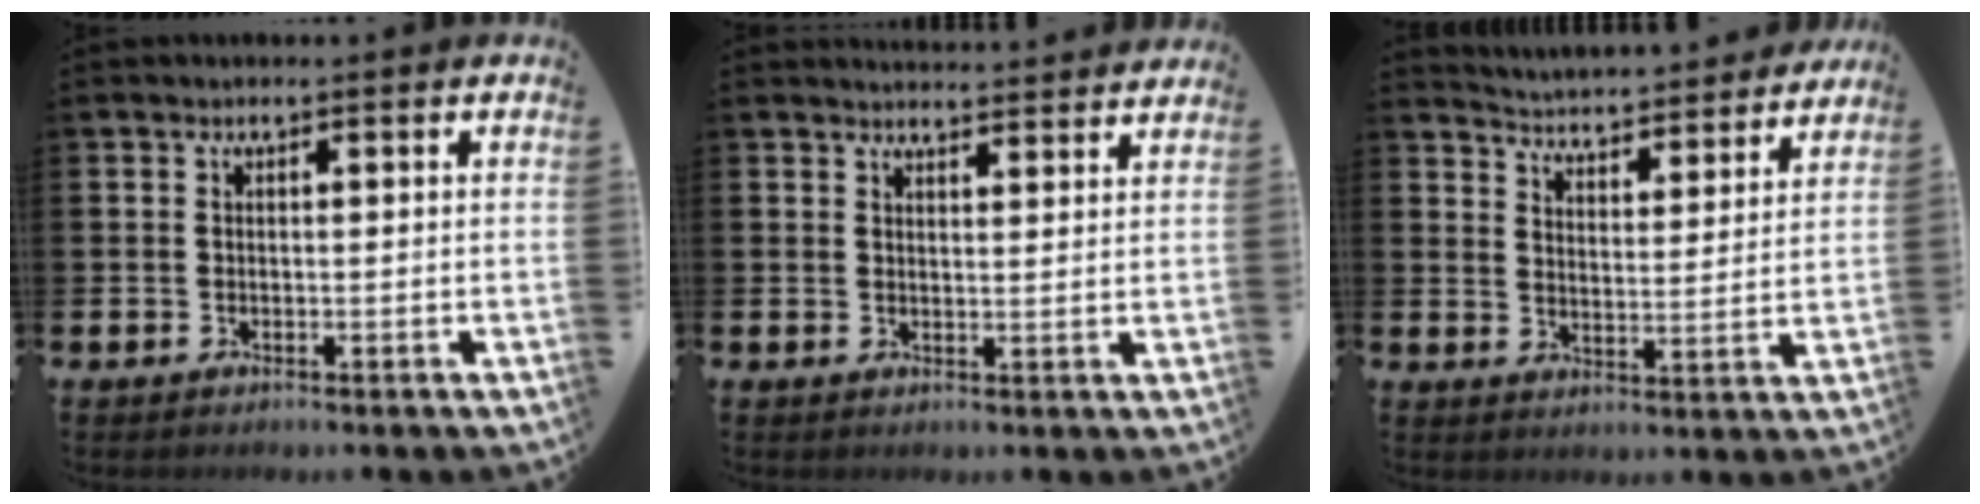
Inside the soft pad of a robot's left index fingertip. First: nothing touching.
{"total": 3.0, "force": [3.0, 0.0, -0.1], "torque": [0.000, -0.022, 0.053]}
{"total": 4.7, "force": [4.6, 0.6, 0.0], "torque": [-0.017, -0.048, 0.076]}